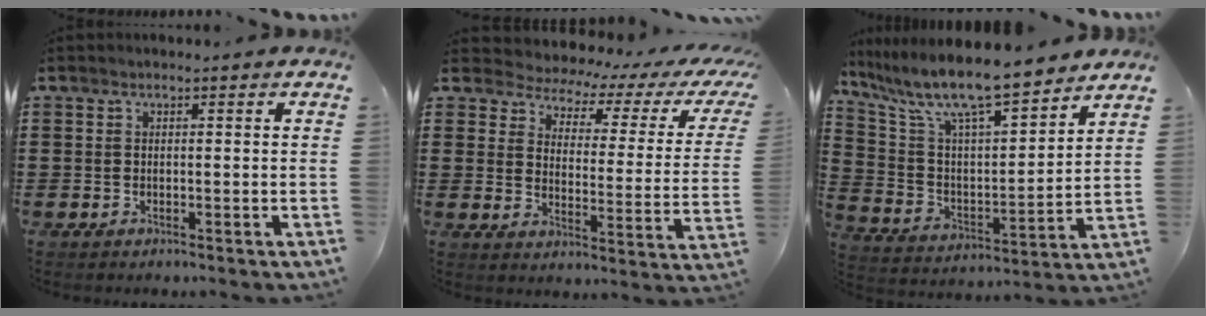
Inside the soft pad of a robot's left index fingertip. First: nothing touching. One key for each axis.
{"total": 2.7, "fx": 2.2, "fy": 1.3, "fz": 0.8, "tx": -0.038, "ty": -0.022, "tz": 0.028}
{"total": 10.5, "fx": 8.9, "fy": 1.0, "fz": 5.5, "tx": -0.143, "ty": -0.058, "tz": 0.150}